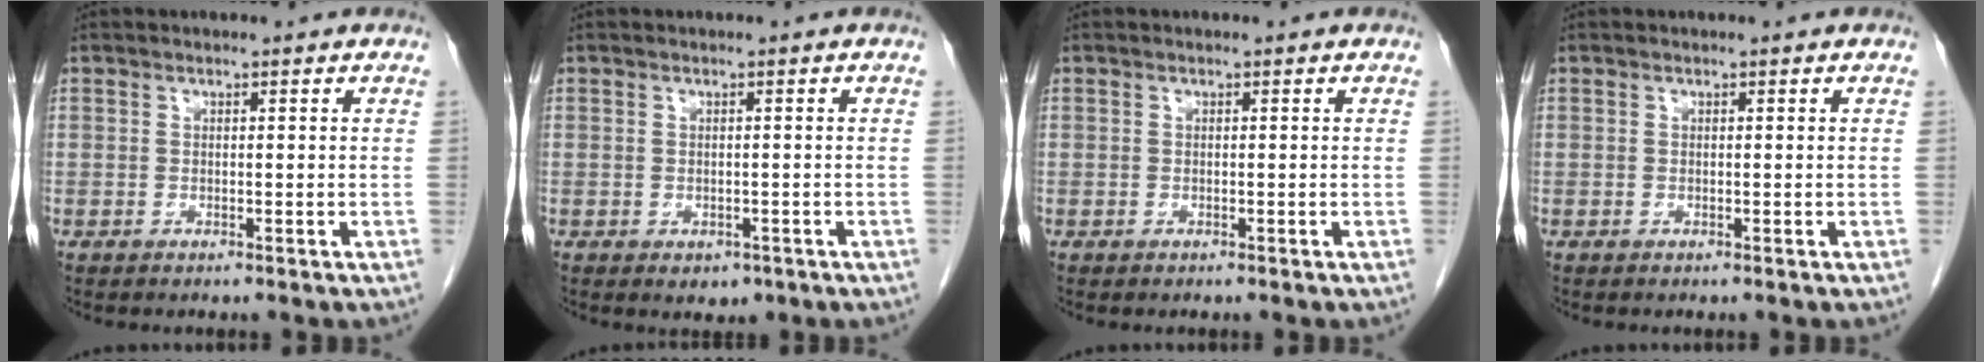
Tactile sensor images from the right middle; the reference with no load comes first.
{"total": 1.9, "force": [-0.9, 1.4, 1.0], "torque": [-0.009, 0.002, -0.002]}
{"total": 0.0}
{"total": 0.0}